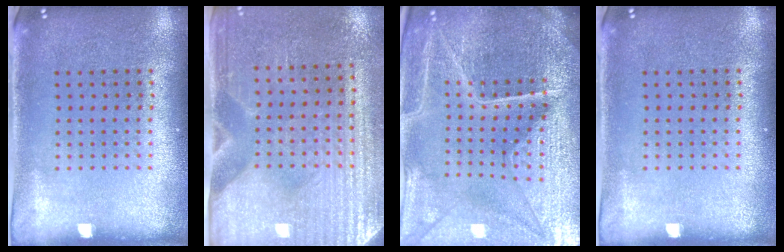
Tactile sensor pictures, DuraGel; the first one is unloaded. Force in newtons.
{"total": 3.1, "press": 2.8, "slide": 1.4}
{"total": 5.9, "press": 5.3, "slide": 2.5}
{"total": 0.0}